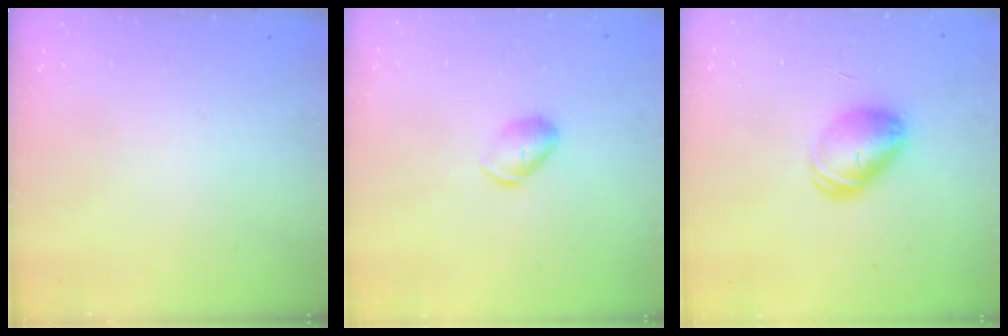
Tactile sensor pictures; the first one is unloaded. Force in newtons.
{"total": 6.5, "press": 6.5, "slide": 0.9}
{"total": 9.0, "press": 8.9, "slide": 1.3}